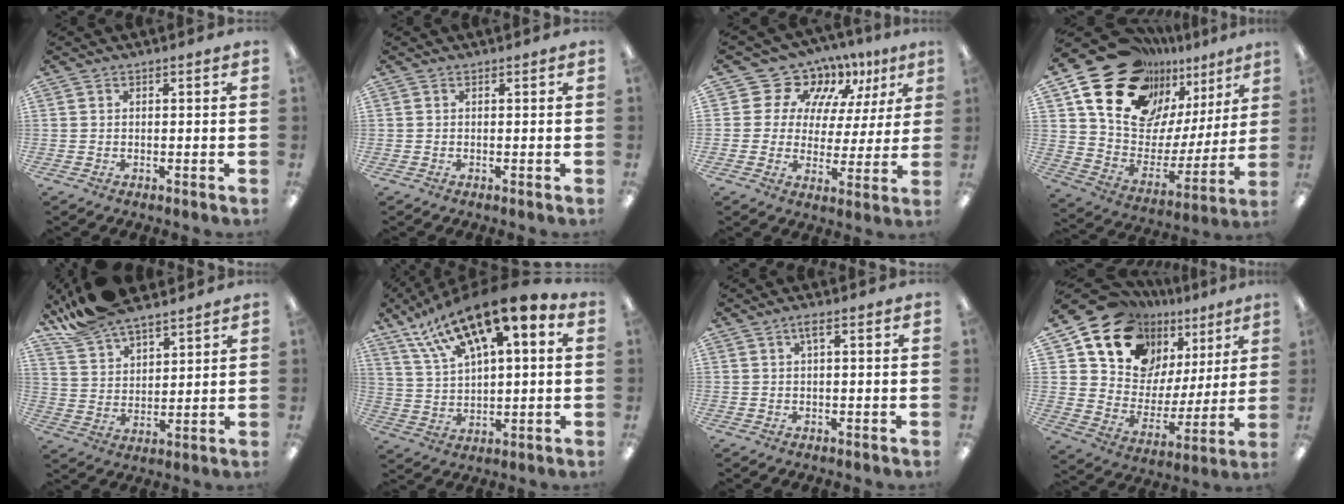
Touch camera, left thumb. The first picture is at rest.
{"total": 0.0}
{"total": 13.3, "force": [9.2, 9.2, 3.1], "torque": [-0.071, -0.067, 0.172]}
{"total": 23.9, "force": [16.5, 14.5, 9.4], "torque": [-0.164, -0.100, 0.314]}
{"total": 12.8, "force": [11.1, 4.2, 4.7], "torque": [-0.118, -0.052, 0.212]}
{"total": 16.8, "force": [11.4, 5.6, 11.0], "torque": [-0.209, -0.073, 0.195]}
{"total": 2.5, "force": [1.0, 0.5, 2.2], "torque": [-0.047, 0.007, 0.015]}
{"total": 15.8, "force": [11.8, 9.6, 4.2], "torque": [-0.098, -0.098, 0.217]}